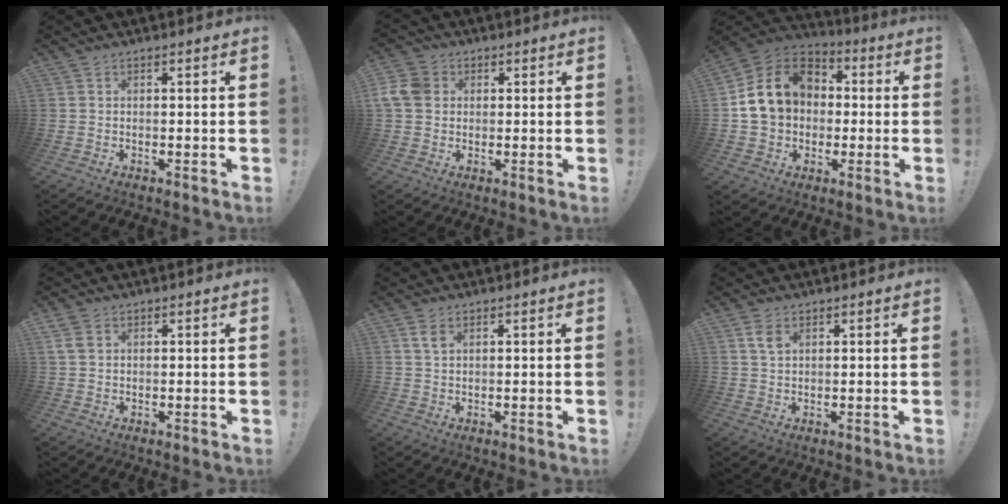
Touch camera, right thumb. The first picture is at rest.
{"total": 8.4, "force": [1.4, 6.8, 4.8], "torque": [-0.109, 0.006, 0.029]}
{"total": 17.3, "force": [3.1, 13.8, 10.0], "torque": [-0.159, 0.006, 0.067]}
{"total": 3.8, "force": [1.7, 2.4, 2.4], "torque": [-0.047, 0.002, 0.035]}
{"total": 2.9, "force": [1.5, 1.4, 2.1], "torque": [-0.039, -0.003, 0.026]}
{"total": 3.9, "force": [2.0, 1.9, 2.7], "torque": [-0.042, -0.007, 0.034]}